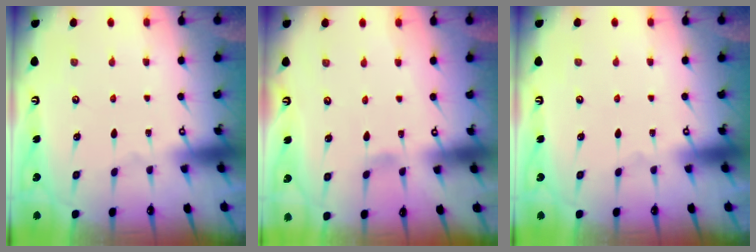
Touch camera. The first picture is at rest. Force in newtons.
{"total": 2.9, "press": 2.8, "slide": 0.3}
{"total": 0.0}